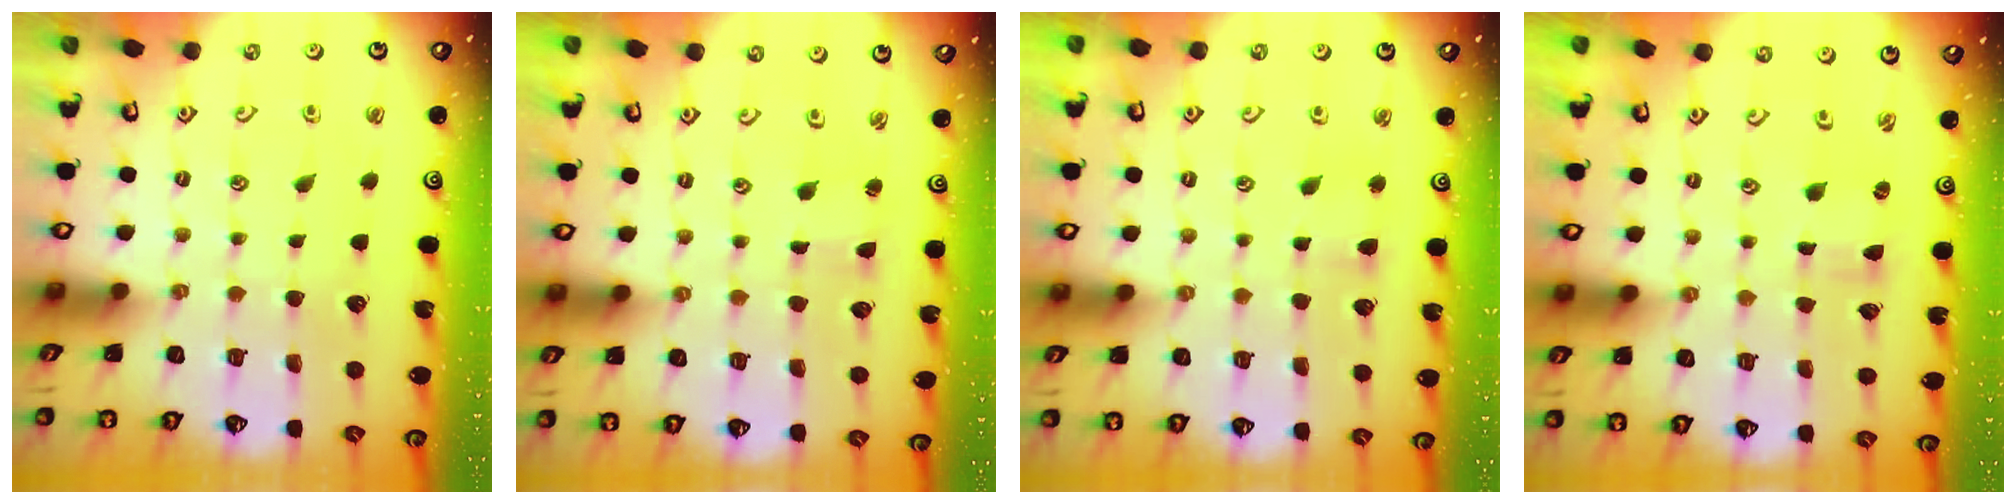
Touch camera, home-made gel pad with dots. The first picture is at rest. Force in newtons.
{"total": 1.8, "press": 1.7, "slide": 0.3}
{"total": 3.6, "press": 3.5, "slide": 0.7}
{"total": 0.0}